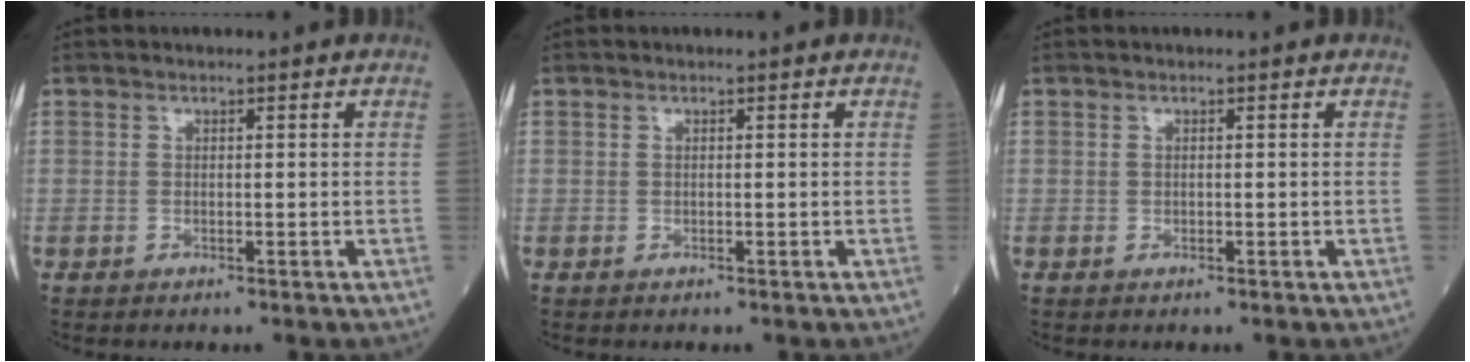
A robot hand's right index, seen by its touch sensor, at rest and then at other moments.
{"total": 0.0}
{"total": 0.0}